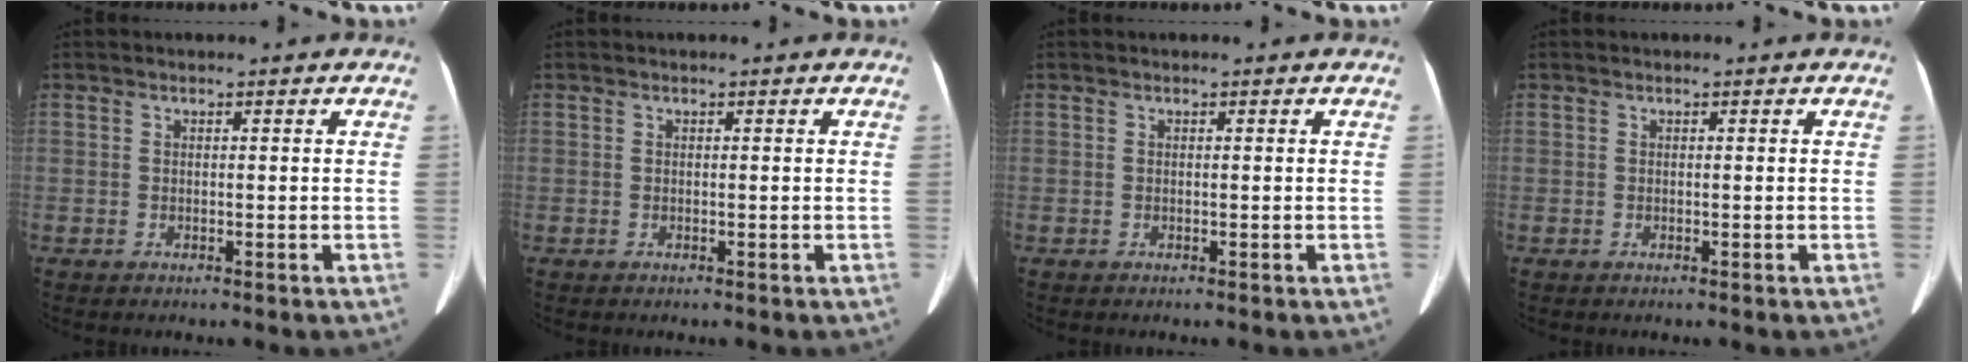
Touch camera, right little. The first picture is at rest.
{"total": 0.0}
{"total": 0.0}
{"total": 0.0}